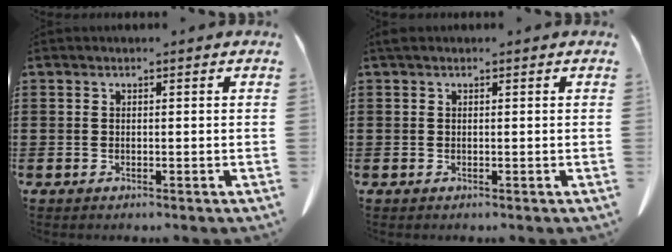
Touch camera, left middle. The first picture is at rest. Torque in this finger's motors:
{"motor_torque": [0.55, 0.23, 0.07, 0.01]}